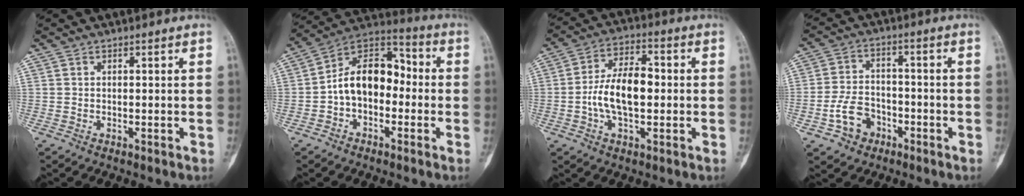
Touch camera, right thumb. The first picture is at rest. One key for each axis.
{"total": 13.2, "fx": -1.6, "fy": 8.9, "fz": 9.6, "tx": -0.130, "ty": 0.050, "tz": -0.044}
{"total": 11.0, "fx": -0.9, "fy": 5.8, "fz": 9.4, "tx": -0.167, "ty": 0.024, "tz": -0.021}
{"total": 7.9, "fx": -3.6, "fy": 6.0, "fz": 3.6, "tx": -0.049, "ty": 0.033, "tz": -0.060}